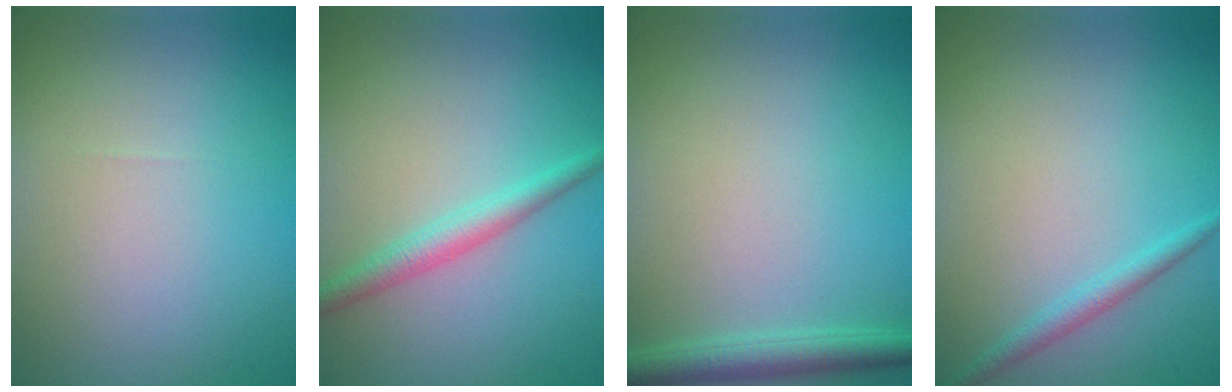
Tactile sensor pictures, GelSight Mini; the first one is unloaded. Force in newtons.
{"total": 2.3, "press": 2.3, "slide": 0.0}
{"total": 2.7, "press": 2.7, "slide": 0.1}
{"total": 1.4, "press": 1.4, "slide": 0.1}